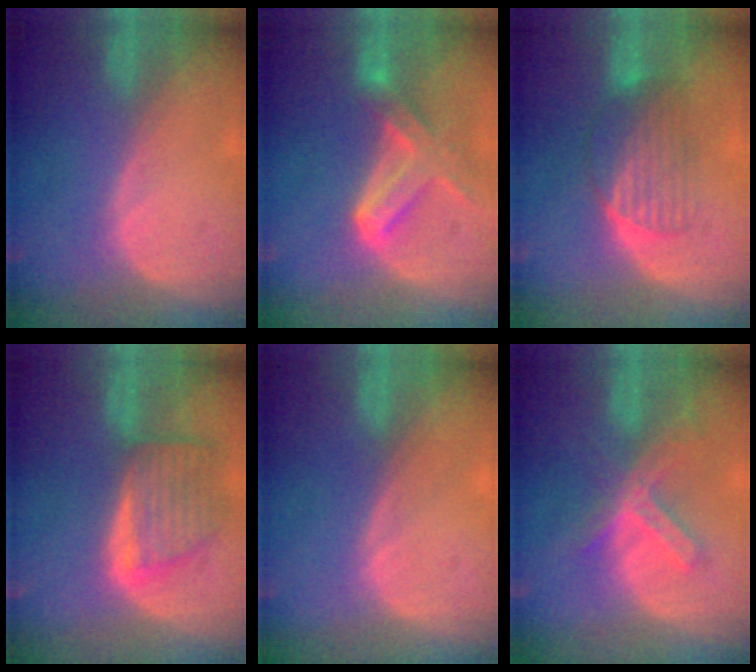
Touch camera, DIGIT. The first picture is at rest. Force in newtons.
{"total": 7.2, "press": 6.6, "slide": 2.9}
{"total": 6.7, "press": 6.3, "slide": 2.3}
{"total": 7.9, "press": 7.1, "slide": 3.4}
{"total": 0.0}
{"total": 6.9, "press": 5.9, "slide": 3.5}